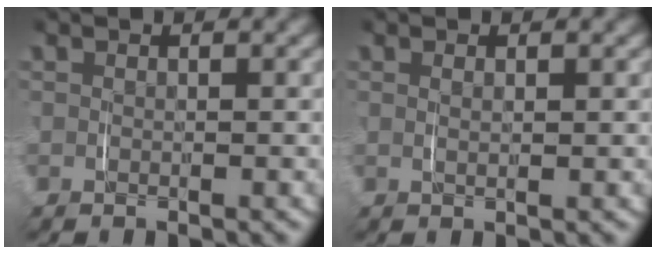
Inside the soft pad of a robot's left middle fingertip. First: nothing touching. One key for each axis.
{"total": 0.8, "fx": 0.5, "fy": -0.1, "fz": 0.6, "tx": -0.011, "ty": -0.002, "tz": 0.010}